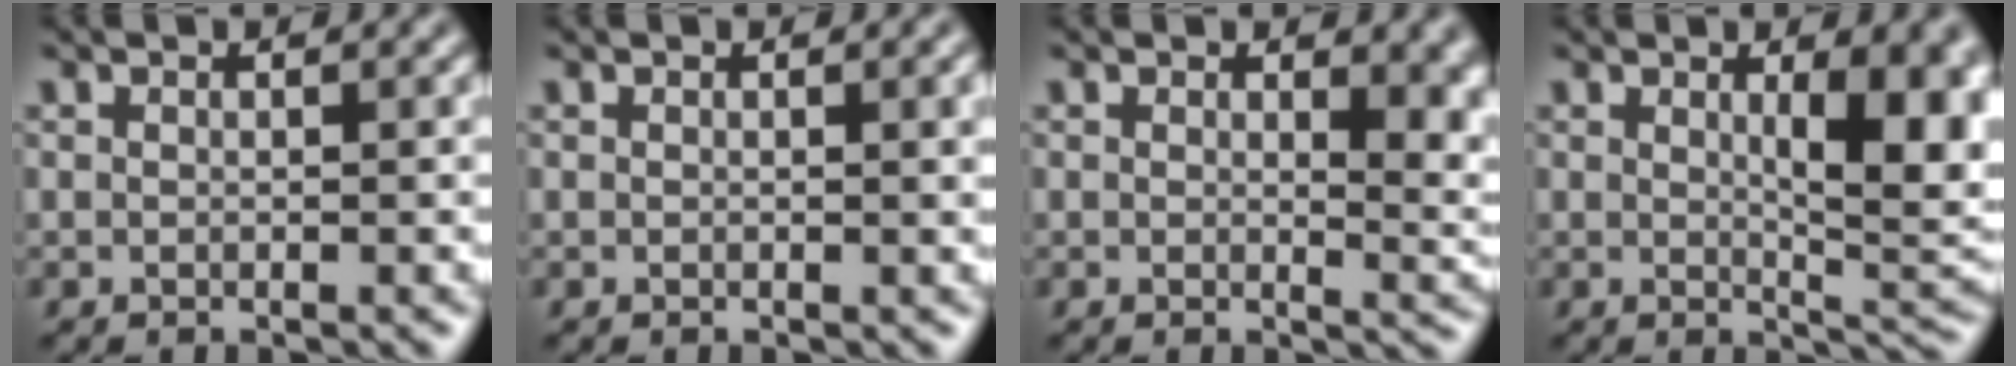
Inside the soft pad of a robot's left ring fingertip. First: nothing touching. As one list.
[{"total": 1.1, "force": [0.2, 0.2, 1.1], "torque": [-0.014, 0.000, 0.002]}, {"total": 4.8, "force": [1.3, 2.2, 4.1], "torque": [-0.041, -0.009, 0.023]}, {"total": 7.2, "force": [1.3, 2.2, 6.7], "torque": [-0.086, -0.006, 0.028]}]